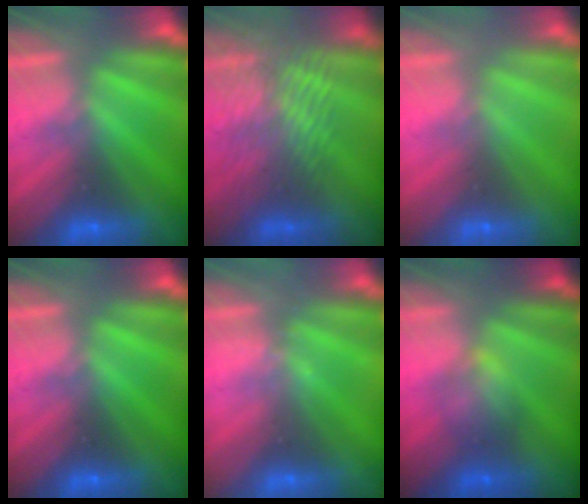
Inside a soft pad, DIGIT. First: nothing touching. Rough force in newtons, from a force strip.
{"total": 3.7}
{"total": 3.5}
{"total": 0.0}
{"total": 2.1}
{"total": 2.0}